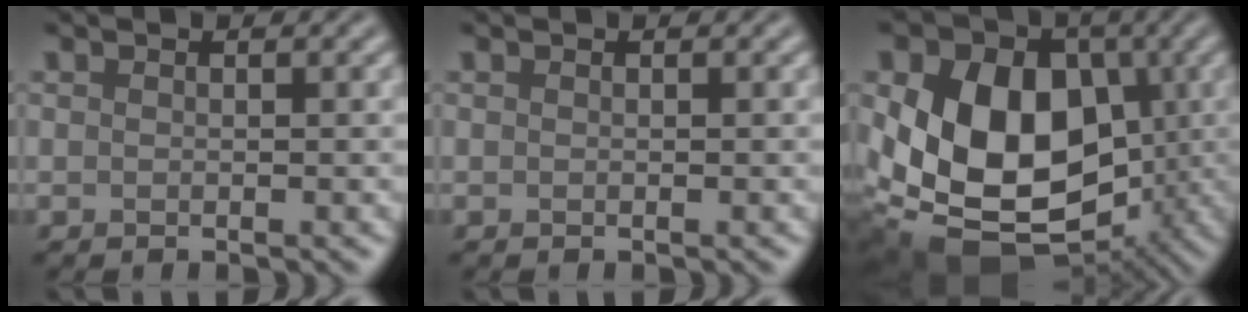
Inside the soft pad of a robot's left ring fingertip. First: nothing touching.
{"total": 0.0}
{"total": 14.6, "force": [-0.6, 10.9, 9.6], "torque": [-0.142, -0.003, -0.017]}